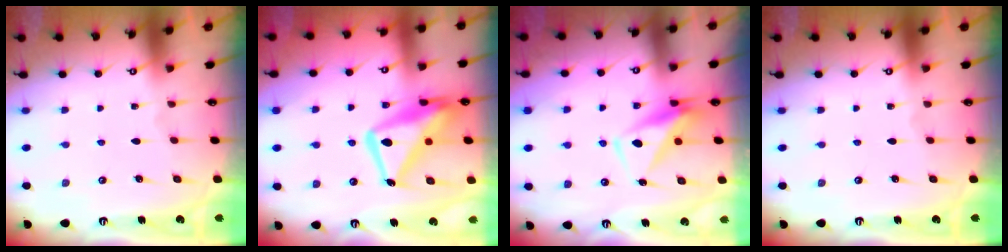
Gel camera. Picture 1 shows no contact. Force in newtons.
{"total": 16.1, "press": 16.0, "slide": 1.7}
{"total": 8.7, "press": 8.6, "slide": 1.4}
{"total": 0.0}